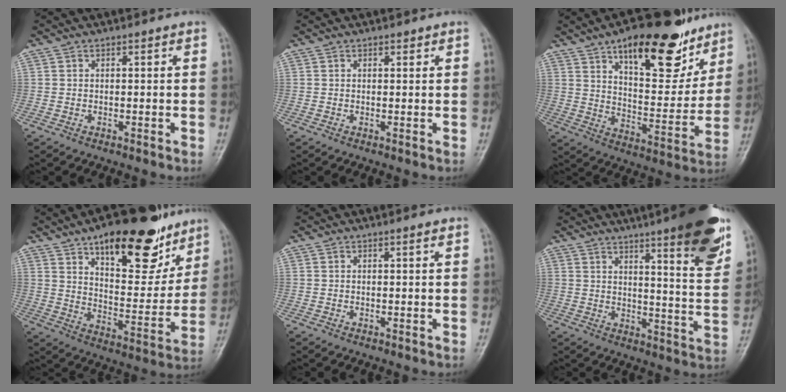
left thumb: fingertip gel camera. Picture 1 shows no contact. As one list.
[{"total": 0.9, "force": [0.6, 0.5, 0.4], "torque": [0.001, -0.003, 0.005]}, {"total": 21.6, "force": [13.3, 8.9, 14.6], "torque": [-0.162, -0.061, 0.207]}, {"total": 22.3, "force": [13.7, 9.3, 14.9], "torque": [-0.163, -0.061, 0.212]}, {"total": 0.6, "force": [0.4, 0.1, 0.5], "torque": [-0.007, 0.000, 0.004]}, {"total": 17.4, "force": [10.5, 2.8, 13.5], "torque": [-0.155, -0.057, 0.141]}]